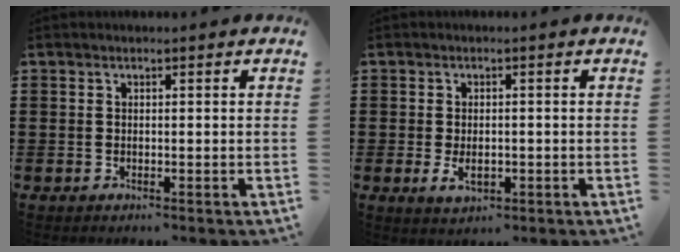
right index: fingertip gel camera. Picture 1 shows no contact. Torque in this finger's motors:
{"motor_torque": [0.59, 0.59, 0.34, 0.09]}